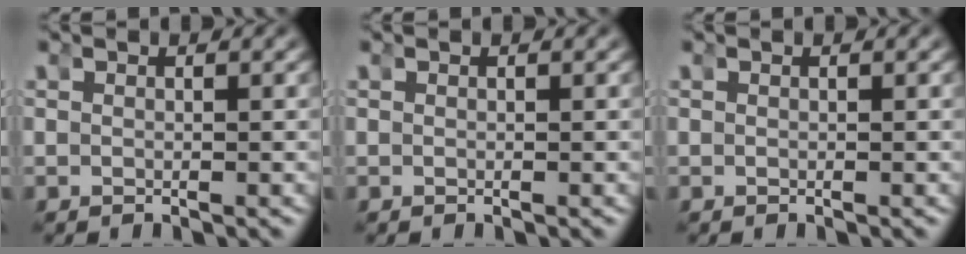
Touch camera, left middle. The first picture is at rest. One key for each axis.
{"total": 0.0}
{"total": 0.0}